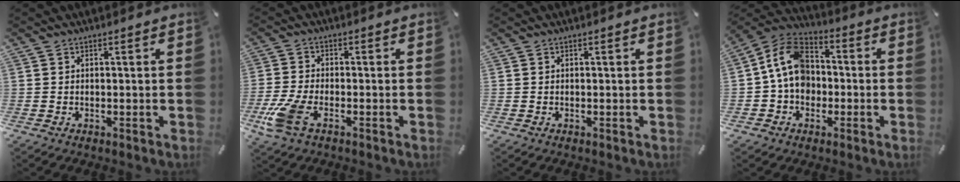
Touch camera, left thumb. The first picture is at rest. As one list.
[{"total": 7.9, "force": [-3.7, 3.7, 6.0], "torque": [-0.143, -0.005, -0.069]}, {"total": 0.0}, {"total": 11.3, "force": [-1.0, 9.1, 6.6], "torque": [-0.156, 0.024, -0.020]}]